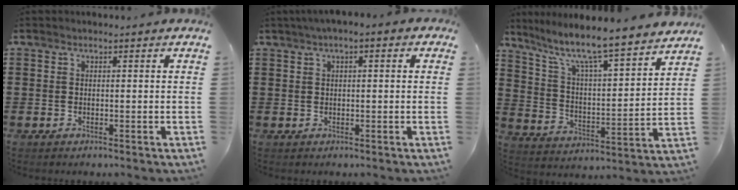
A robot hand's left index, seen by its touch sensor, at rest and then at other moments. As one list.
[{"total": 1.6, "force": [0.2, 0.3, 1.6], "torque": [-0.028, 0.002, 0.002]}, {"total": 7.6, "force": [6.6, 0.4, 3.8], "torque": [-0.104, -0.054, 0.105]}]